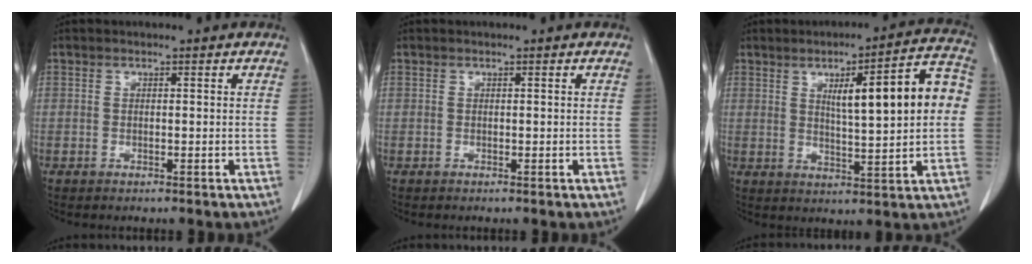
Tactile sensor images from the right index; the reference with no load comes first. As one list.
[{"total": 0.0}, {"total": 13.3, "force": [2.2, 1.7, 13.0], "torque": [-0.180, 0.026, 0.033]}]